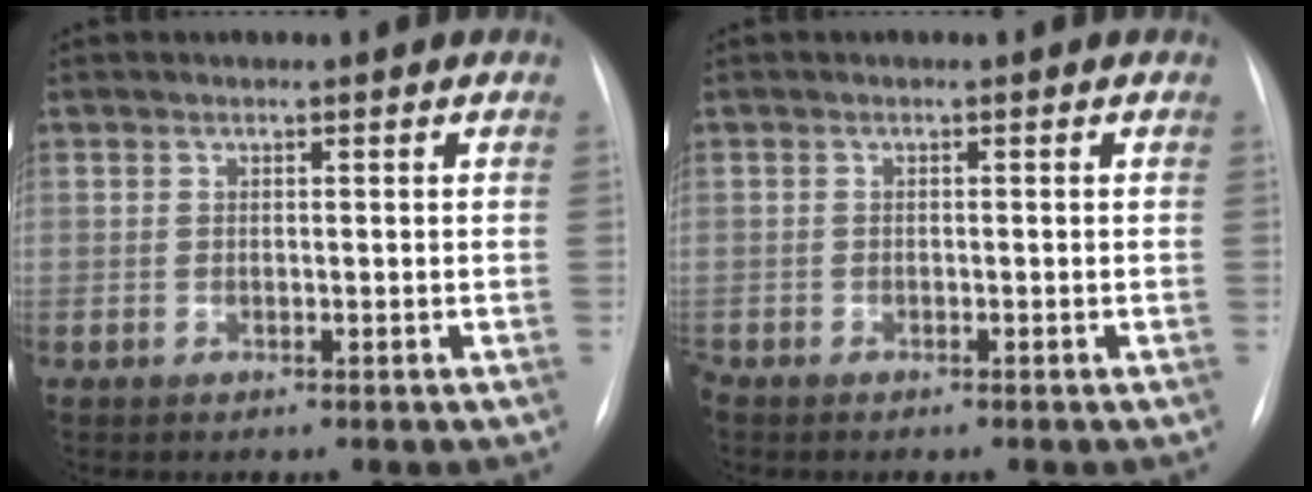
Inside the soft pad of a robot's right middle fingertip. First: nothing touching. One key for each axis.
{"total": 1.0, "fx": -0.8, "fy": 0.4, "fz": 0.4, "tx": -0.011, "ty": -0.002, "tz": -0.016}